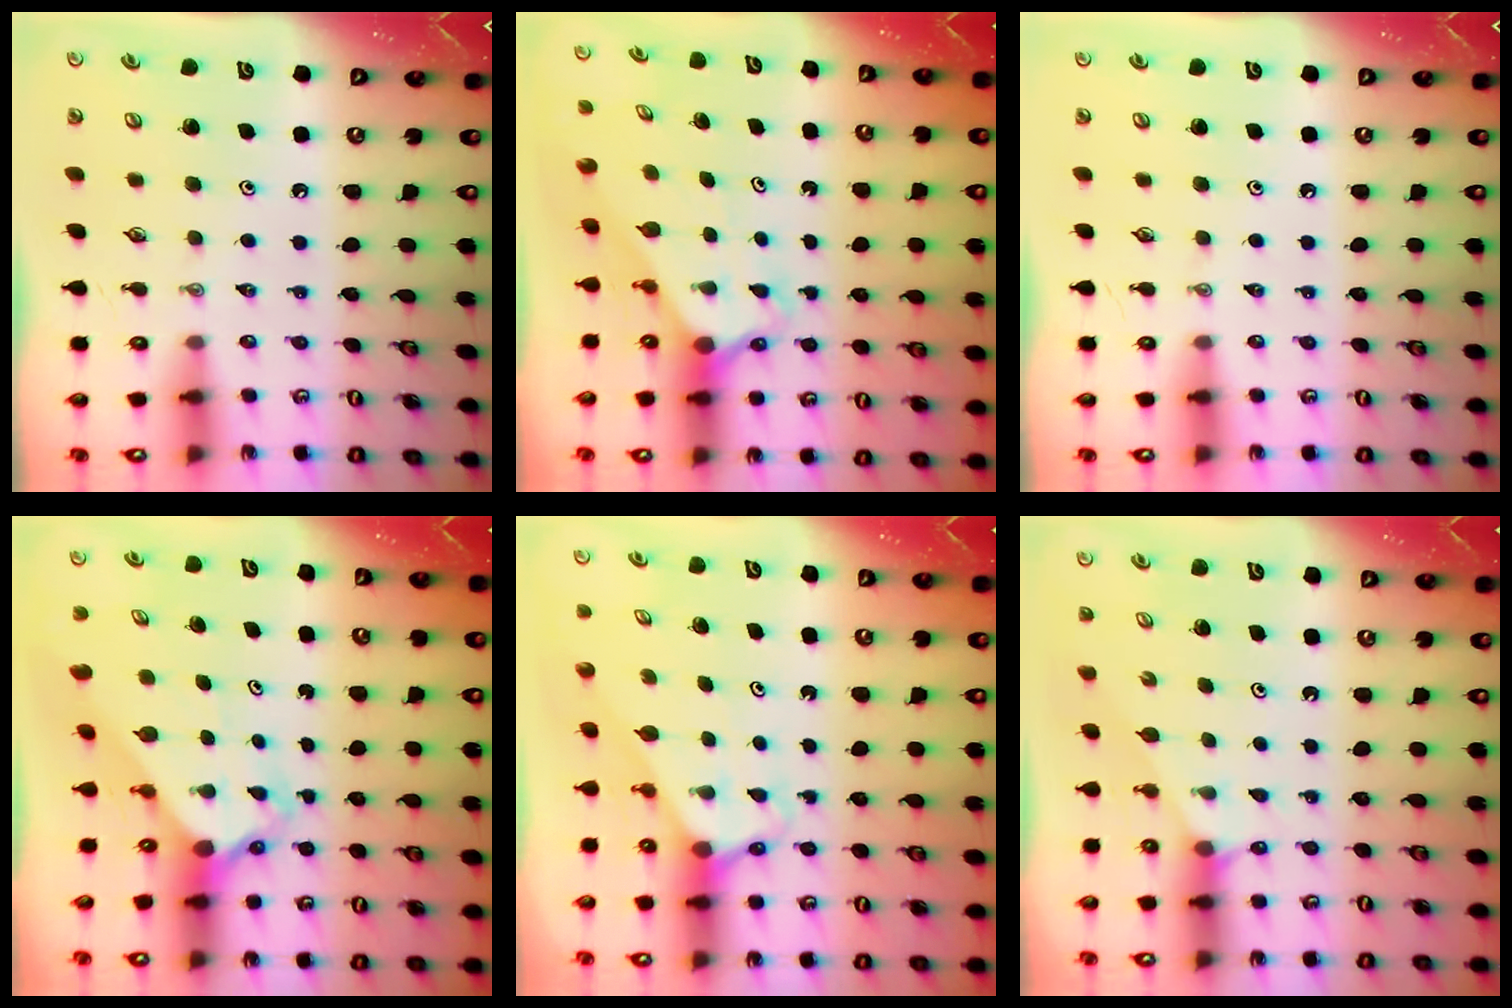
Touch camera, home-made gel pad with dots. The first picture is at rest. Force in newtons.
{"total": 2.6, "press": 2.6, "slide": 0.2}
{"total": 0.0}
{"total": 2.8, "press": 2.8, "slide": 0.1}
{"total": 2.7, "press": 2.7, "slide": 0.1}
{"total": 1.8, "press": 1.7, "slide": 0.3}